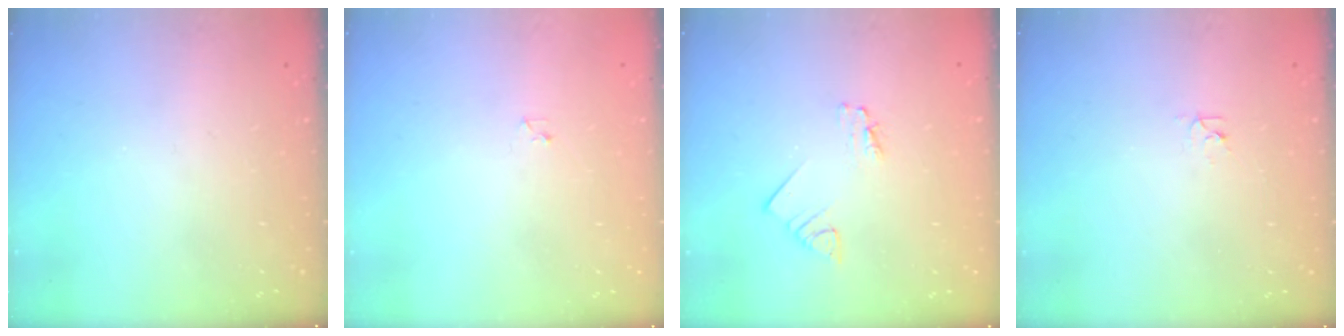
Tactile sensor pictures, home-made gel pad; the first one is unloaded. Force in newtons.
{"total": 1.6, "press": 1.6, "slide": 0.2}
{"total": 2.4, "press": 2.4, "slide": 0.1}
{"total": 2.3, "press": 2.3, "slide": 0.2}